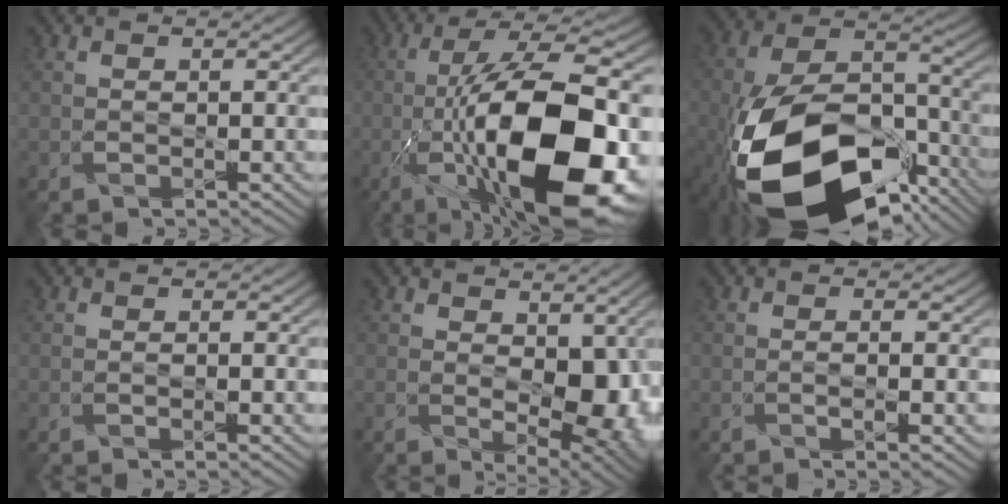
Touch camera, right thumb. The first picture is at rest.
{"total": 18.0, "force": [-5.4, 6.5, 15.9], "torque": [-0.274, 0.008, -0.092]}
{"total": 21.8, "force": [-11.2, 11.8, 14.5], "torque": [-0.307, -0.065, -0.163]}
{"total": 0.7, "force": [-0.4, 0.1, 0.6], "torque": [-0.006, -0.005, -0.009]}
{"total": 7.9, "force": [-0.7, 4.7, 6.3], "torque": [-0.085, -0.033, 0.012]}
{"total": 1.5, "force": [-0.6, 0.3, 1.3], "torque": [-0.020, -0.002, -0.016]}